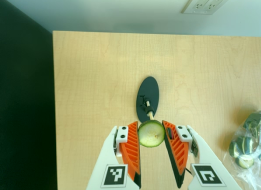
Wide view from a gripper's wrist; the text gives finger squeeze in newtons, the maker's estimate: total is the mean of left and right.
{"total": 8.8, "left": 9.2, "right": 8.4}